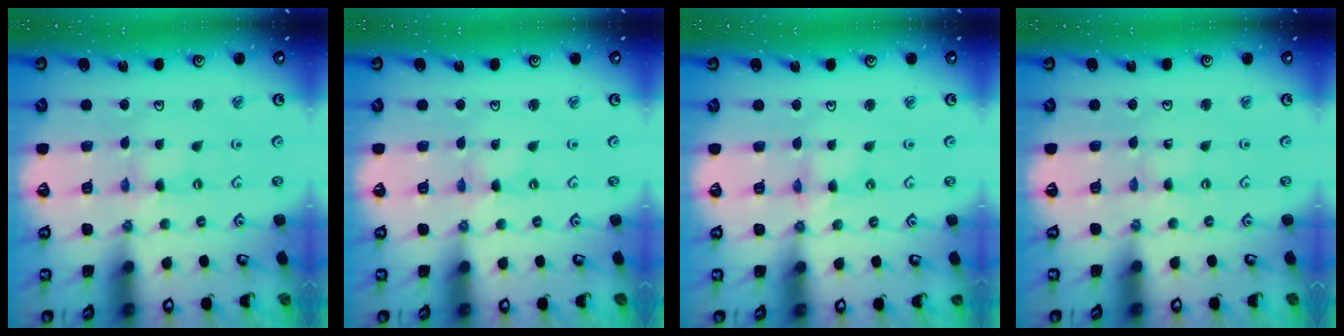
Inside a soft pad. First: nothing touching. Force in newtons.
{"total": 0.0}
{"total": 2.3, "press": 2.2, "slide": 0.4}
{"total": 0.0}